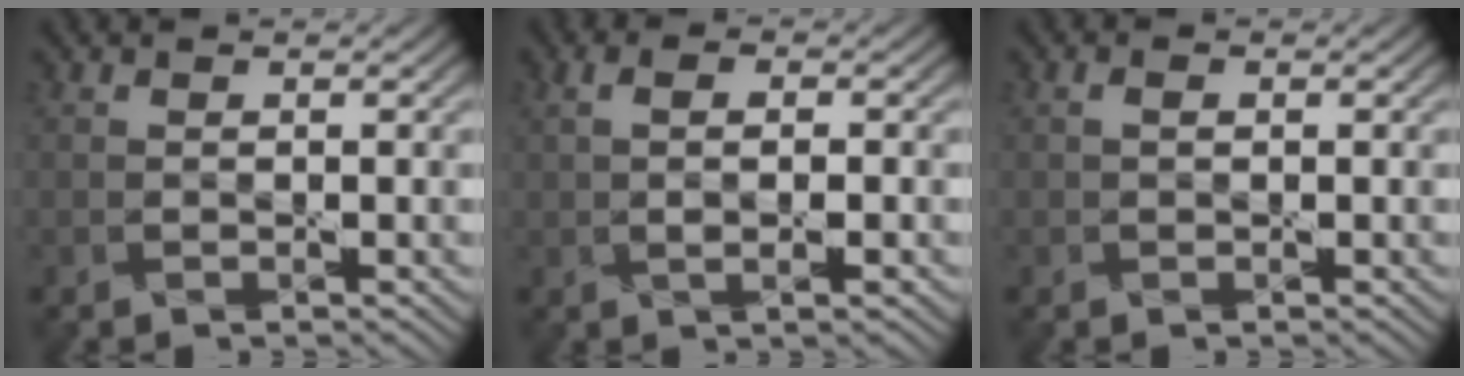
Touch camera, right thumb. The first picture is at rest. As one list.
[{"total": 3.4, "force": [0.0, 1.2, 3.1], "torque": [-0.061, -0.001, 0.000]}, {"total": 0.9, "force": [0.2, 0.5, 0.7], "torque": [-0.015, 0.003, 0.004]}]